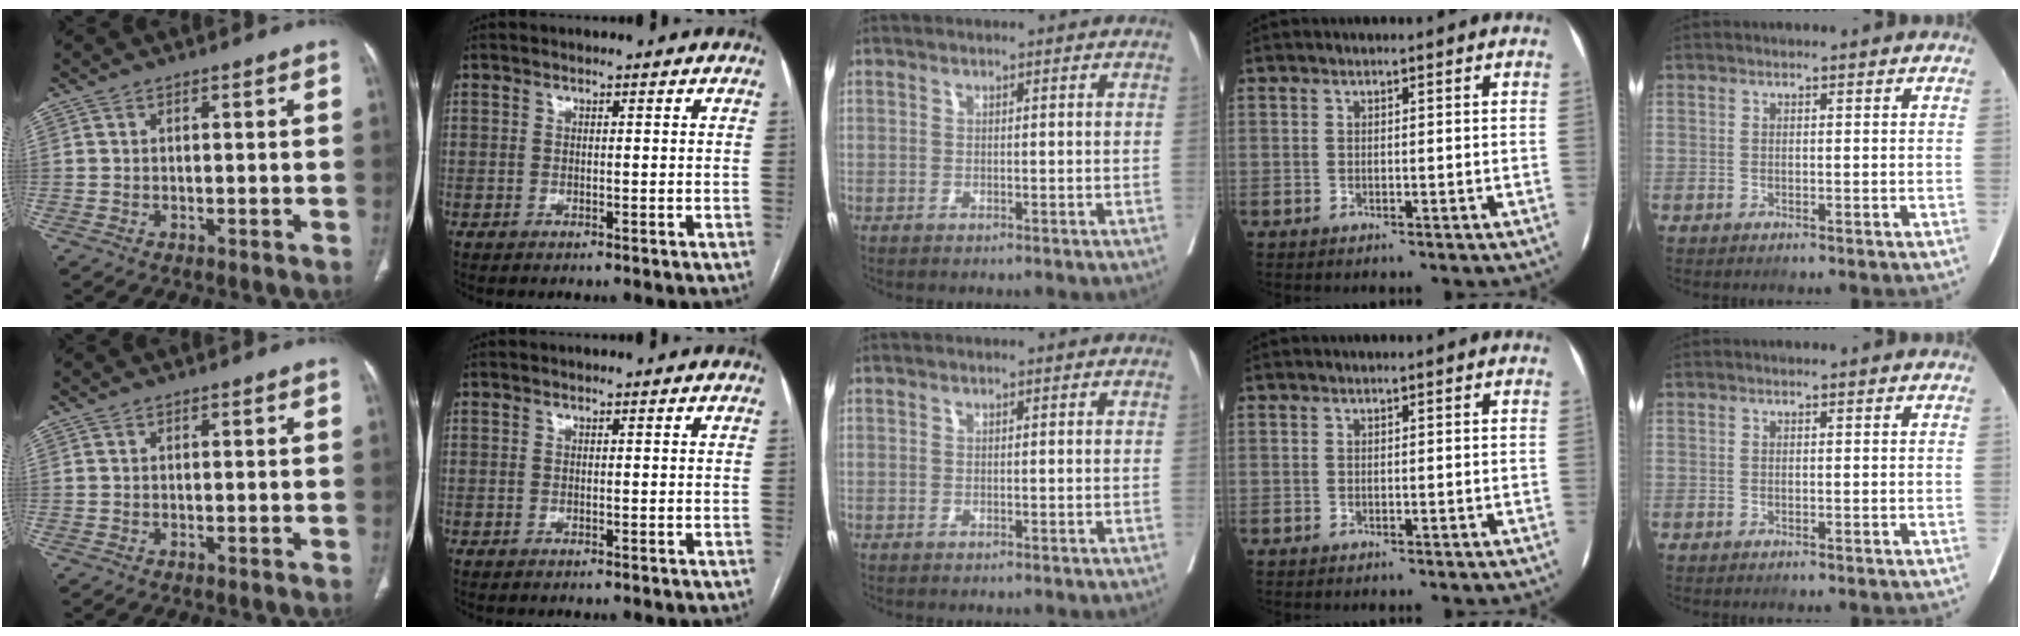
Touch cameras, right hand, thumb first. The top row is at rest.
{}